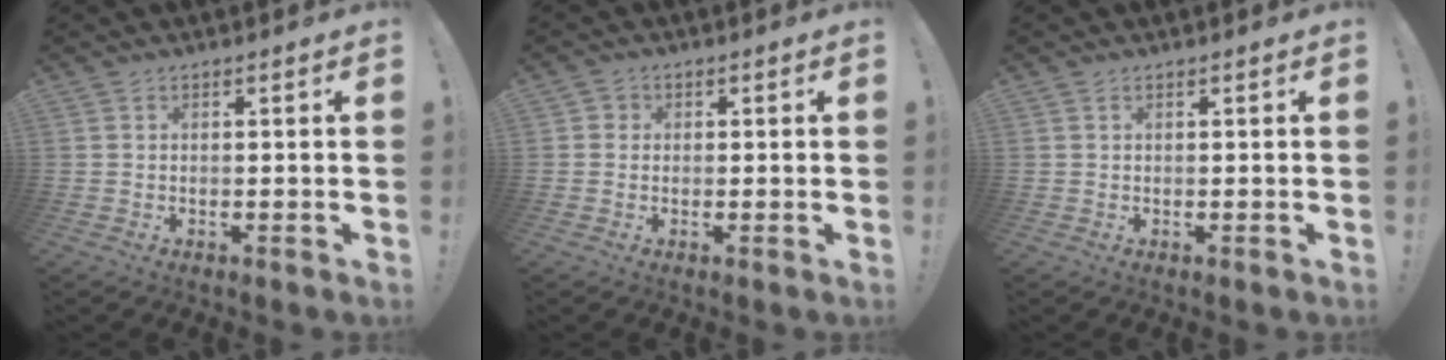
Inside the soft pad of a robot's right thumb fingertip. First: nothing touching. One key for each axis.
{"total": 1.8, "fx": -0.2, "fy": 1.8, "fz": 0.3, "tx": -0.001, "ty": 0.003, "tz": -0.003}
{"total": 0.6, "fx": 0.5, "fy": 0.2, "fz": 0.2, "tx": 0.002, "ty": -0.002, "tz": 0.009}